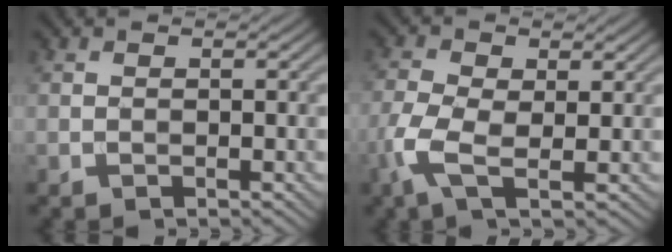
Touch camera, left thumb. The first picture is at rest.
{"total": 5.3, "force": [-1.2, 2.5, 4.5], "torque": [-0.122, -0.003, -0.028]}